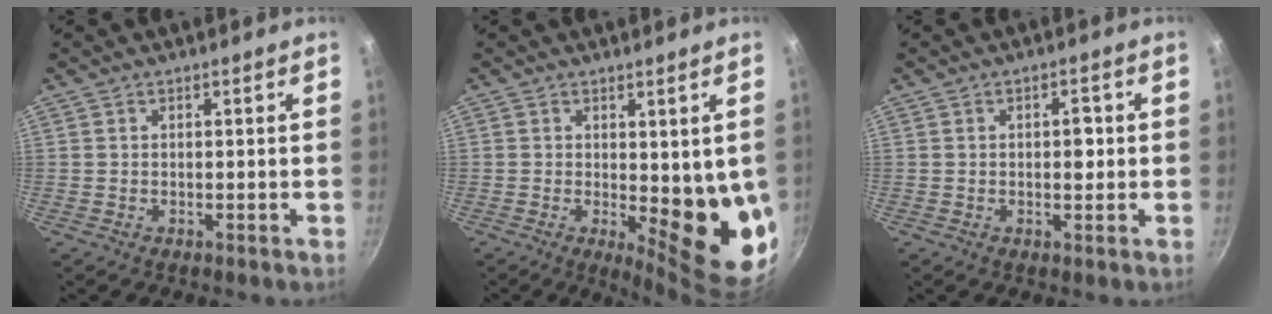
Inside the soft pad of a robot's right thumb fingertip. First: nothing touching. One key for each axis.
{"total": 12.7, "fx": -0.4, "fy": 4.4, "fz": 11.9, "tx": -0.121, "ty": -0.031, "tz": 0.006}
{"total": 2.9, "fx": 0.1, "fy": 1.6, "fz": 2.4, "tx": -0.022, "ty": 0.004, "tz": 0.001}